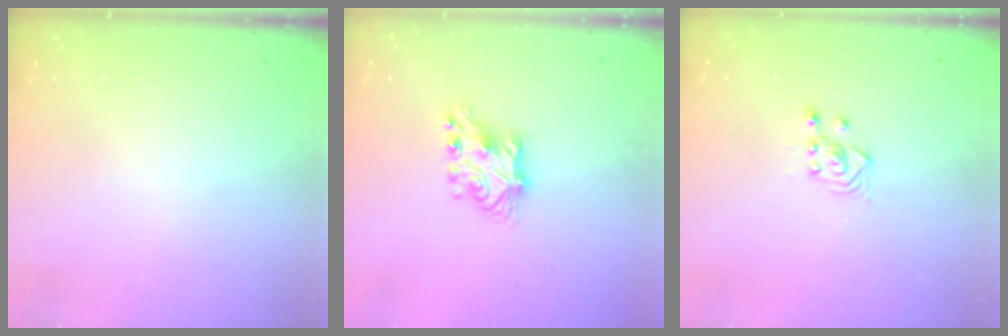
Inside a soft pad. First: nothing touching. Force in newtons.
{"total": 7.6, "press": 7.6, "slide": 0.7}
{"total": 3.3, "press": 2.9, "slide": 1.5}